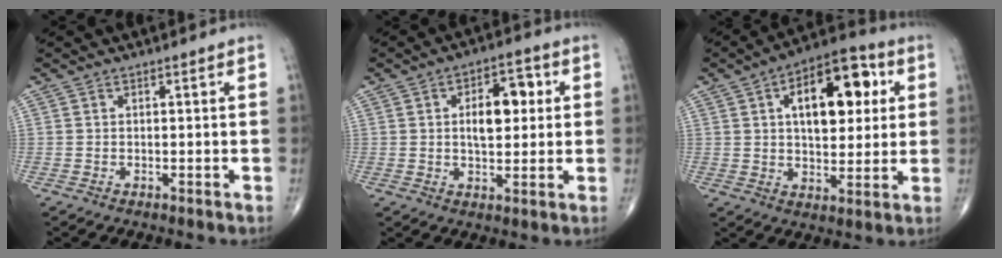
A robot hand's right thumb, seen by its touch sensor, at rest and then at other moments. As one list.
[{"total": 9.1, "force": [1.6, 4.8, 7.5], "torque": [-0.085, 0.006, 0.022]}, {"total": 17.0, "force": [4.6, 8.8, 13.7], "torque": [-0.161, 0.009, 0.065]}]